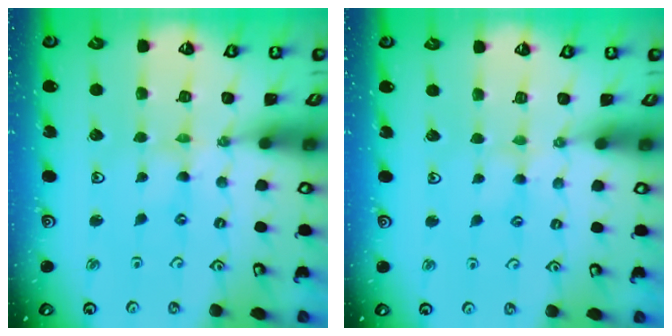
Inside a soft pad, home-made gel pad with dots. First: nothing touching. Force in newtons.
{"total": 3.9, "press": 3.9, "slide": 0.5}